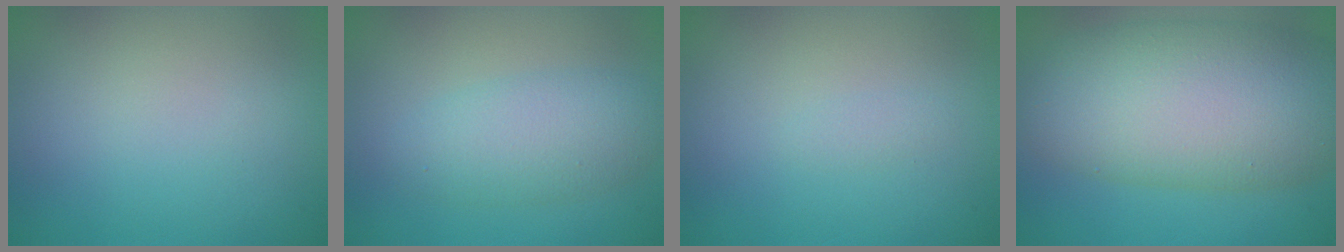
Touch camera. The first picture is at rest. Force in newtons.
{"total": 3.9, "press": 3.9, "slide": 0.2}
{"total": 0.6, "press": 0.6, "slide": 0.1}
{"total": 11.7, "press": 11.7, "slide": 0.6}